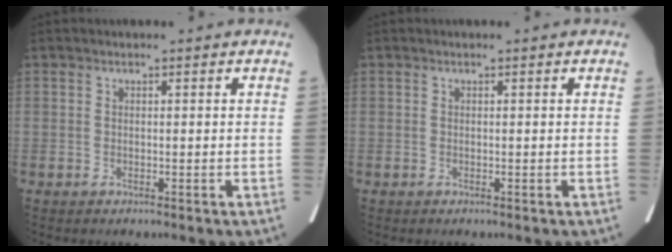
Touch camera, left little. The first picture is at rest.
{"total": 0.0}